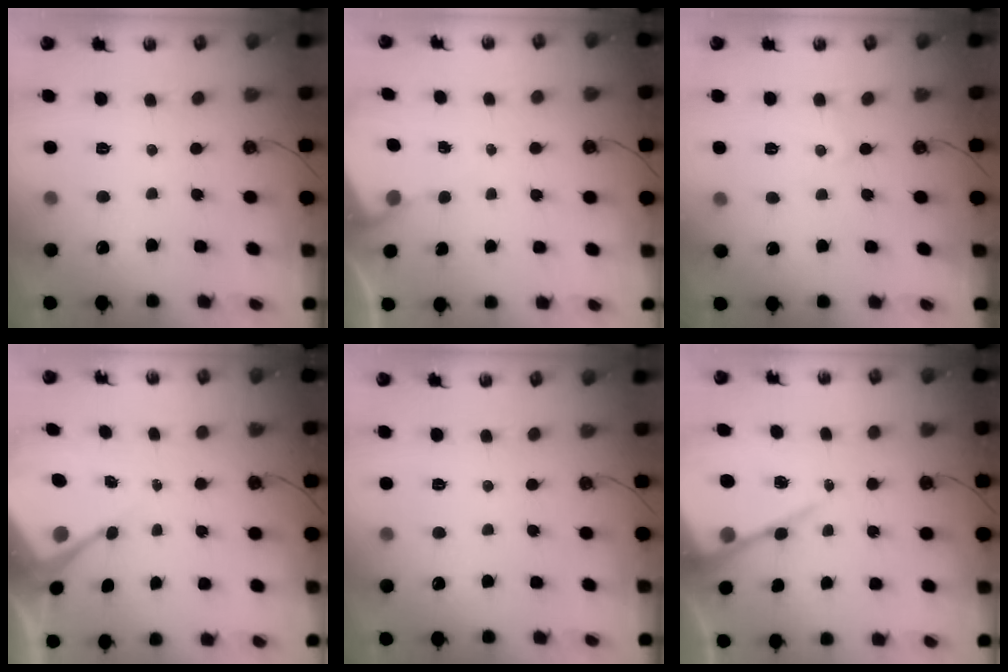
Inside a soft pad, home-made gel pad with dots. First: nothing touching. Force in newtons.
{"total": 2.2, "press": 2.1, "slide": 0.3}
{"total": 3.5, "press": 3.4, "slide": 0.5}
{"total": 6.3, "press": 6.3, "slide": 0.4}
{"total": 0.0}
{"total": 13.1, "press": 13.1, "slide": 1.1}